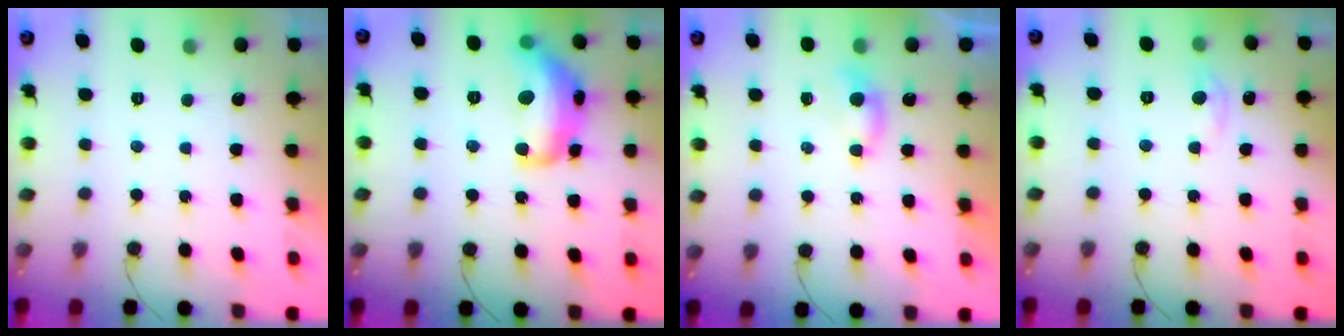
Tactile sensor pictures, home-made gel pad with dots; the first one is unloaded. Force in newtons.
{"total": 15.5, "press": 15.5, "slide": 0.8}
{"total": 3.9, "press": 3.9, "slide": 0.5}
{"total": 3.5, "press": 3.5, "slide": 0.5}